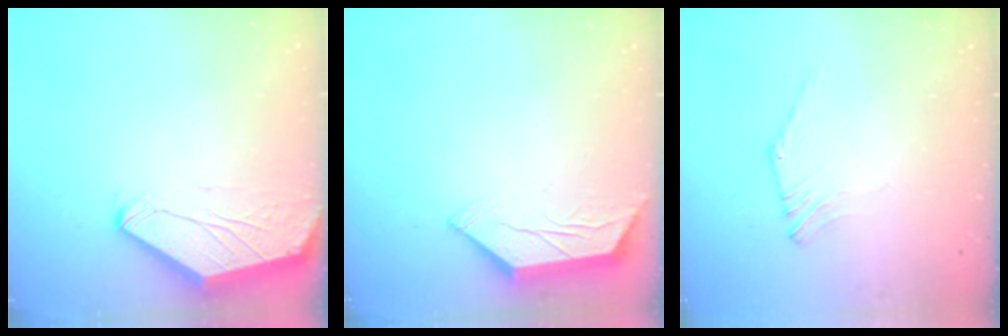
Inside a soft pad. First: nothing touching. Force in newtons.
{"total": 3.6, "press": 3.5, "slide": 0.5}
{"total": 0.8, "press": 0.7, "slide": 0.3}